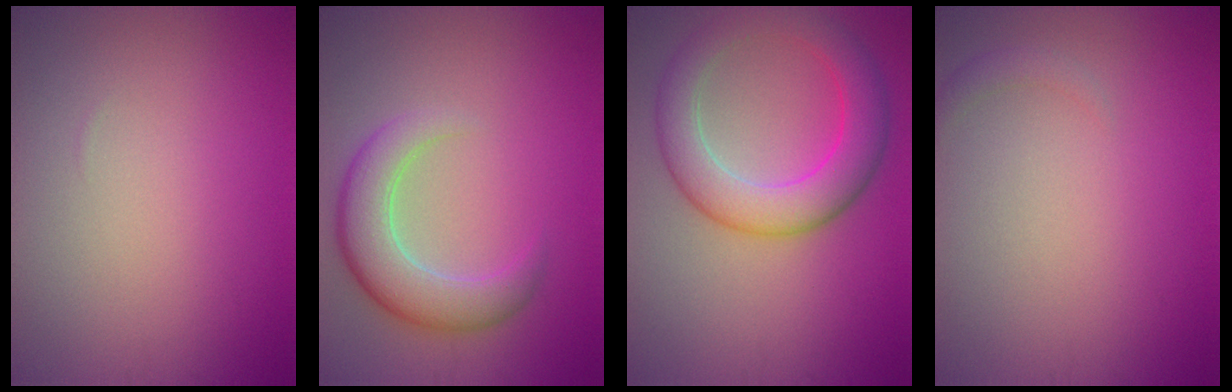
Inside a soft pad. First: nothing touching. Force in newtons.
{"total": 5.4, "press": 5.4, "slide": 0.4}
{"total": 6.6, "press": 6.6, "slide": 0.0}
{"total": 0.9, "press": 0.9, "slide": 0.1}